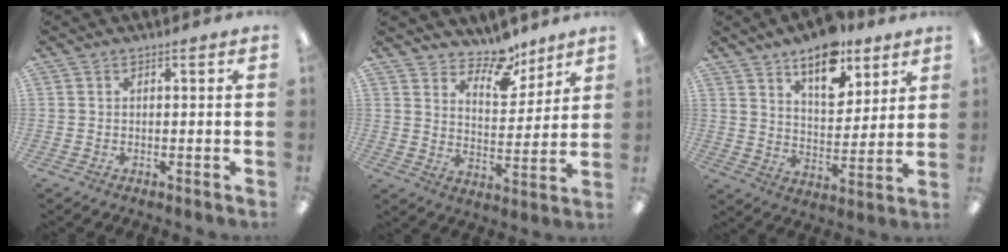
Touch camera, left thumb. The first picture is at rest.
{"total": 10.6, "force": [9.0, 4.5, 3.3], "torque": [-0.039, -0.064, 0.164]}
{"total": 14.2, "force": [9.5, 7.1, 7.8], "torque": [-0.104, -0.051, 0.165]}